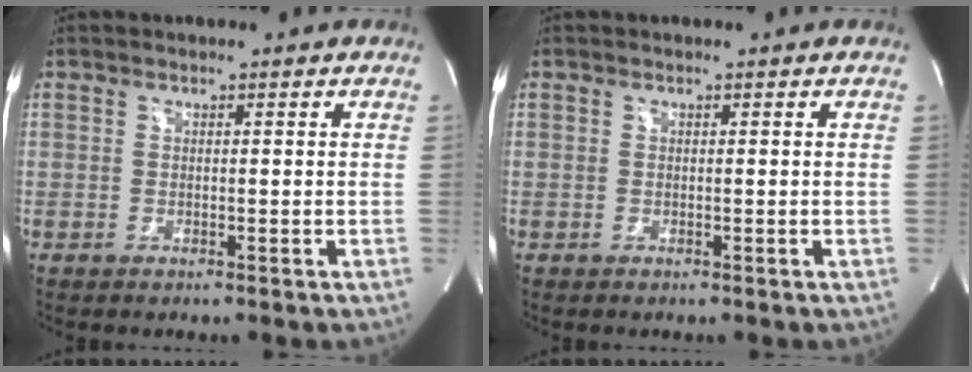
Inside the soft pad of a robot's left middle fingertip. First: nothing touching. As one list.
[{"total": 0.0}]